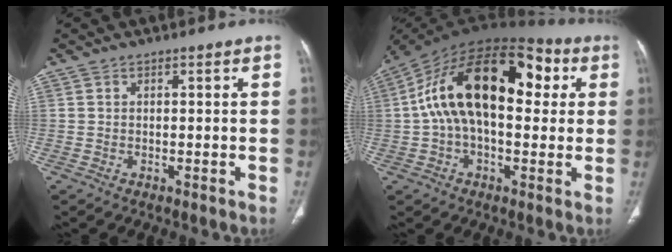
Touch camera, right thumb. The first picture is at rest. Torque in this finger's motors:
{"motor_torque": [1.53, 3.30, 2.54, -0.20, 0.59]}